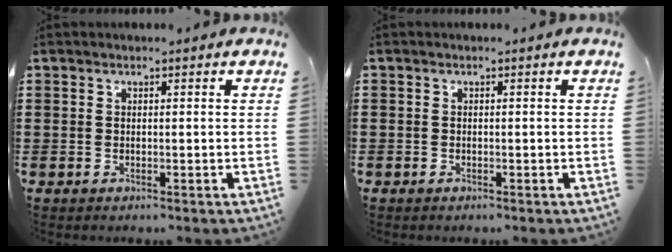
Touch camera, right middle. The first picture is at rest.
{"total": 0.6, "force": [-0.5, 0.4, 0.0], "torque": [0.000, 0.000, -0.010]}